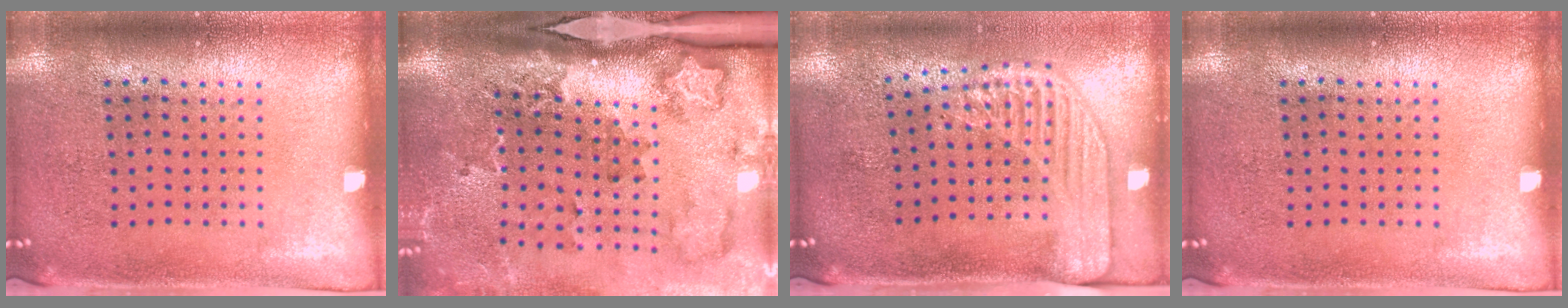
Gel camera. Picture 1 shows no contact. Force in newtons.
{"total": 2.5, "press": 2.0, "slide": 1.6}
{"total": 2.2, "press": 1.7, "slide": 1.3}
{"total": 0.0}